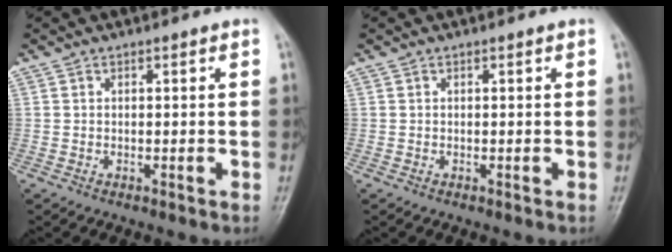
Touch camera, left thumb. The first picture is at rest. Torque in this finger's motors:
{"motor_torque": [0.00, 0.00, -0.02, -0.01, 0.00]}